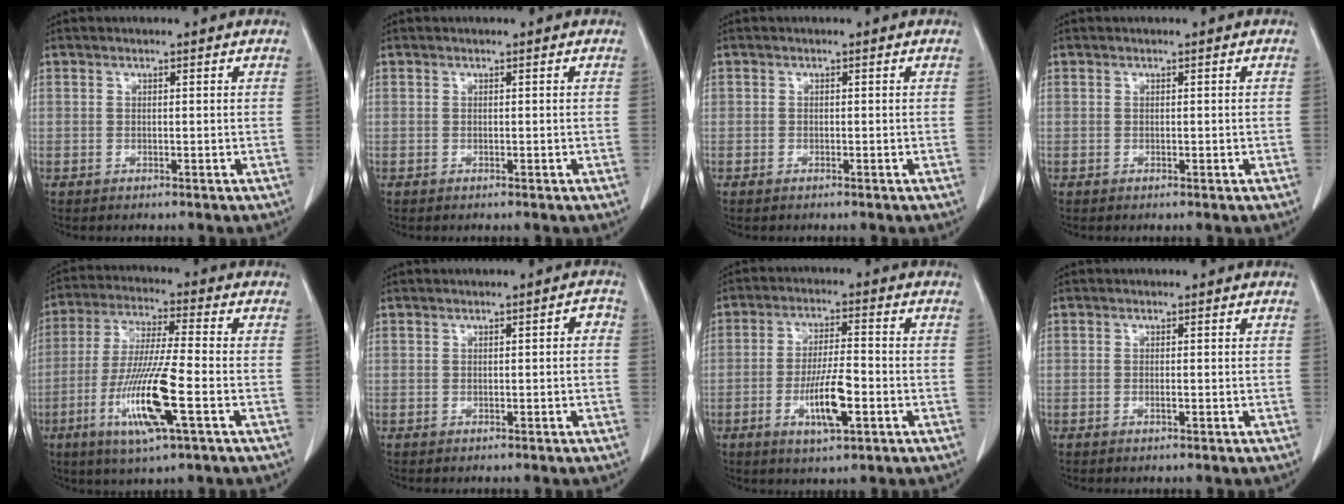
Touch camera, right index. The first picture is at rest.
{"total": 0.0}
{"total": 0.6, "force": [-0.4, 0.4, 0.3], "torque": [-0.002, 0.000, -0.009]}
{"total": 0.7, "force": [-0.2, 0.3, 0.6], "torque": [-0.010, -0.001, -0.003]}
{"total": 13.5, "force": [-4.7, 0.5, 12.7], "torque": [-0.256, -0.021, -0.090]}
{"total": 1.9, "force": [-0.3, 0.7, 1.7], "torque": [-0.016, 0.014, -0.006]}
{"total": 8.5, "force": [-3.0, 1.6, 7.8], "torque": [-0.146, -0.003, -0.051]}
{"total": 0.9, "force": [-0.4, 0.2, 0.8], "torque": [-0.016, 0.000, -0.008]}